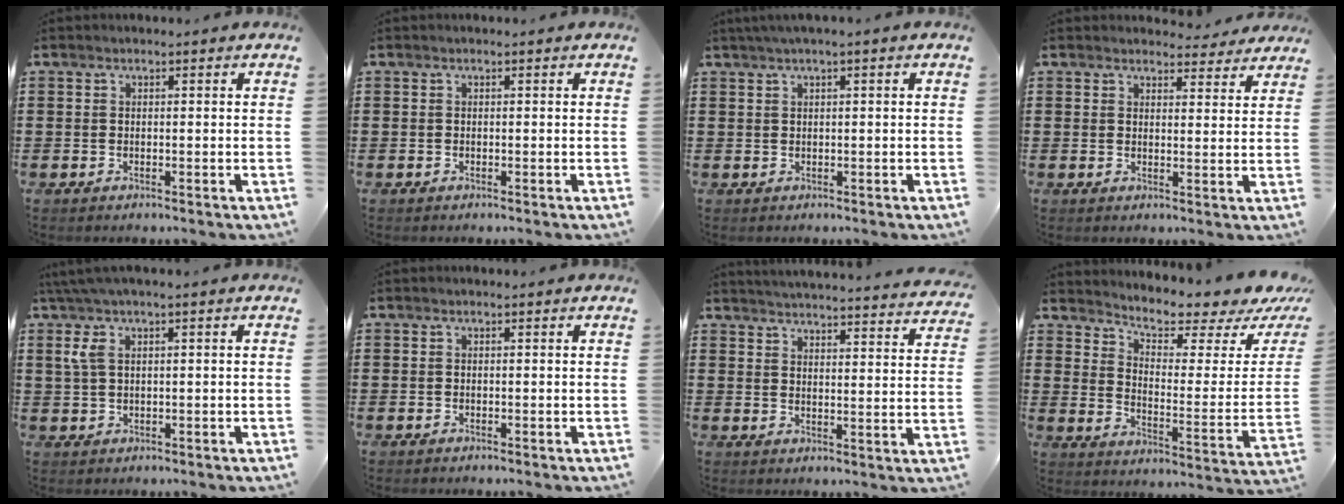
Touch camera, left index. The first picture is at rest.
{"total": 0.0}
{"total": 1.3, "force": [0.4, -0.1, 1.3], "torque": [-0.022, -0.003, 0.008]}
{"total": 3.5, "force": [3.3, 0.8, 0.6], "torque": [-0.014, -0.015, 0.060]}
{"total": 3.9, "force": [0.8, 1.0, 3.6], "torque": [-0.080, 0.000, 0.011]}
{"total": 0.0}
{"total": 3.9, "force": [3.8, -0.7, 0.3], "torque": [-0.025, -0.031, 0.064]}
{"total": 4.9, "force": [4.1, 0.9, 2.6], "torque": [-0.067, -0.039, 0.061]}